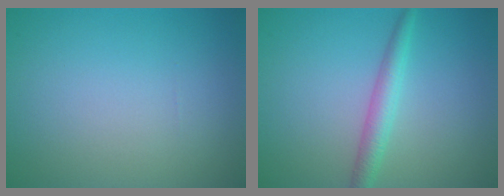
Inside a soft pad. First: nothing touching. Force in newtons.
{"total": 2.4, "press": 2.4, "slide": 0.0}